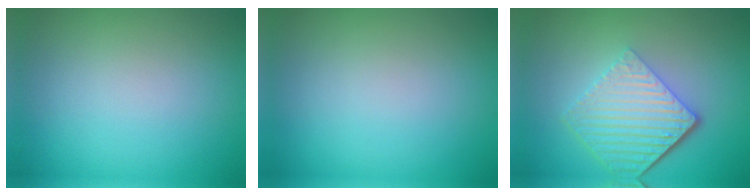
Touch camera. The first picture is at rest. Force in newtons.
{"total": 0.0}
{"total": 6.1, "press": 4.3, "slide": 4.4}